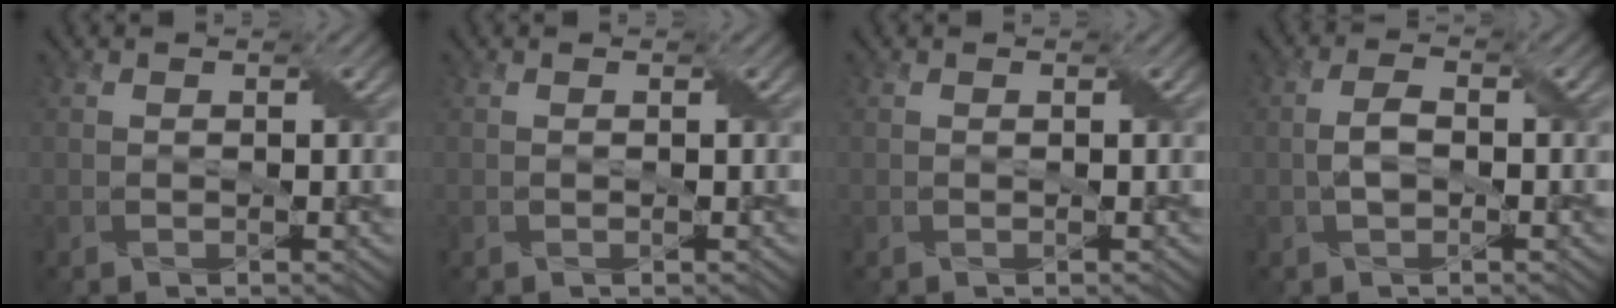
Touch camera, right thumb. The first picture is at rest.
{"total": 0.0}
{"total": 0.0}
{"total": 2.7, "force": [-0.4, 1.4, 2.2], "torque": [-0.050, 0.004, -0.008]}